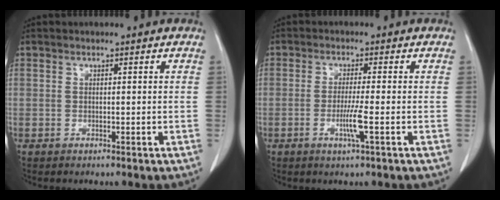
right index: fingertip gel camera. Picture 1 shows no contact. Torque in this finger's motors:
{"motor_torque": [0.68, -0.13, 0.37, 0.04]}